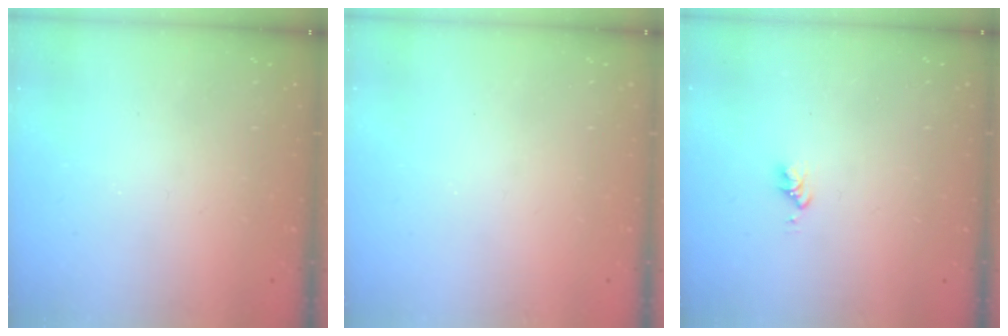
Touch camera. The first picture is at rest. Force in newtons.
{"total": 0.0}
{"total": 2.6, "press": 2.6, "slide": 0.4}